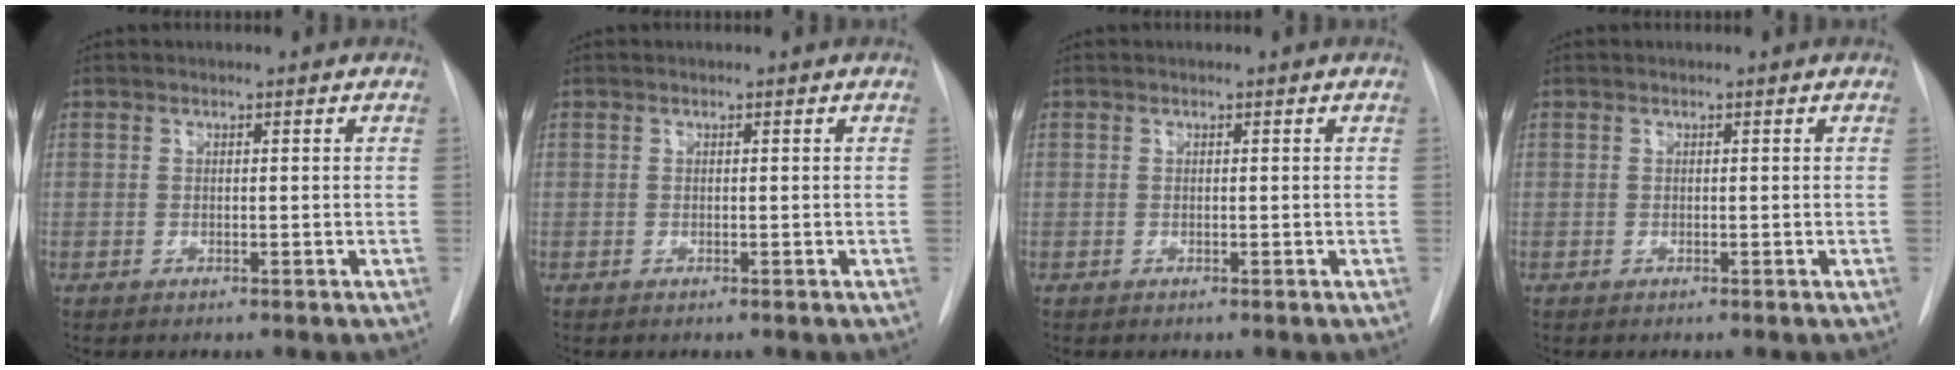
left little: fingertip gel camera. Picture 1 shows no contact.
{"total": 0.0}
{"total": 0.0}
{"total": 0.0}